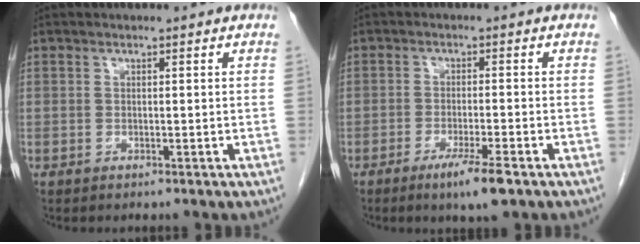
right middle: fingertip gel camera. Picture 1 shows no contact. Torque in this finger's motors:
{"motor_torque": [0.86, -0.46, 0.28, 0.05]}